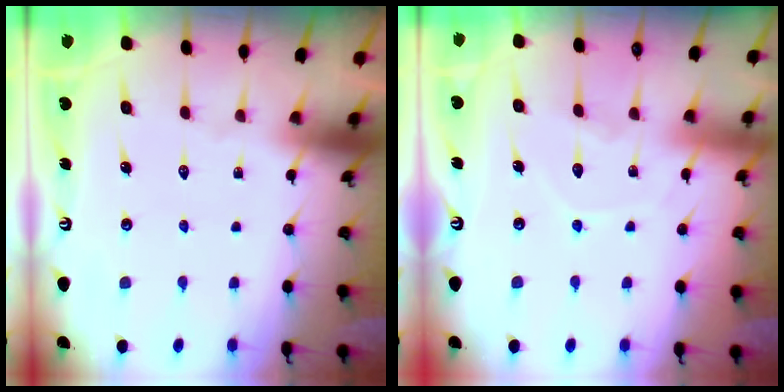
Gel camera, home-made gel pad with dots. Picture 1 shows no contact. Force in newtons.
{"total": 6.7, "press": 6.7, "slide": 0.7}